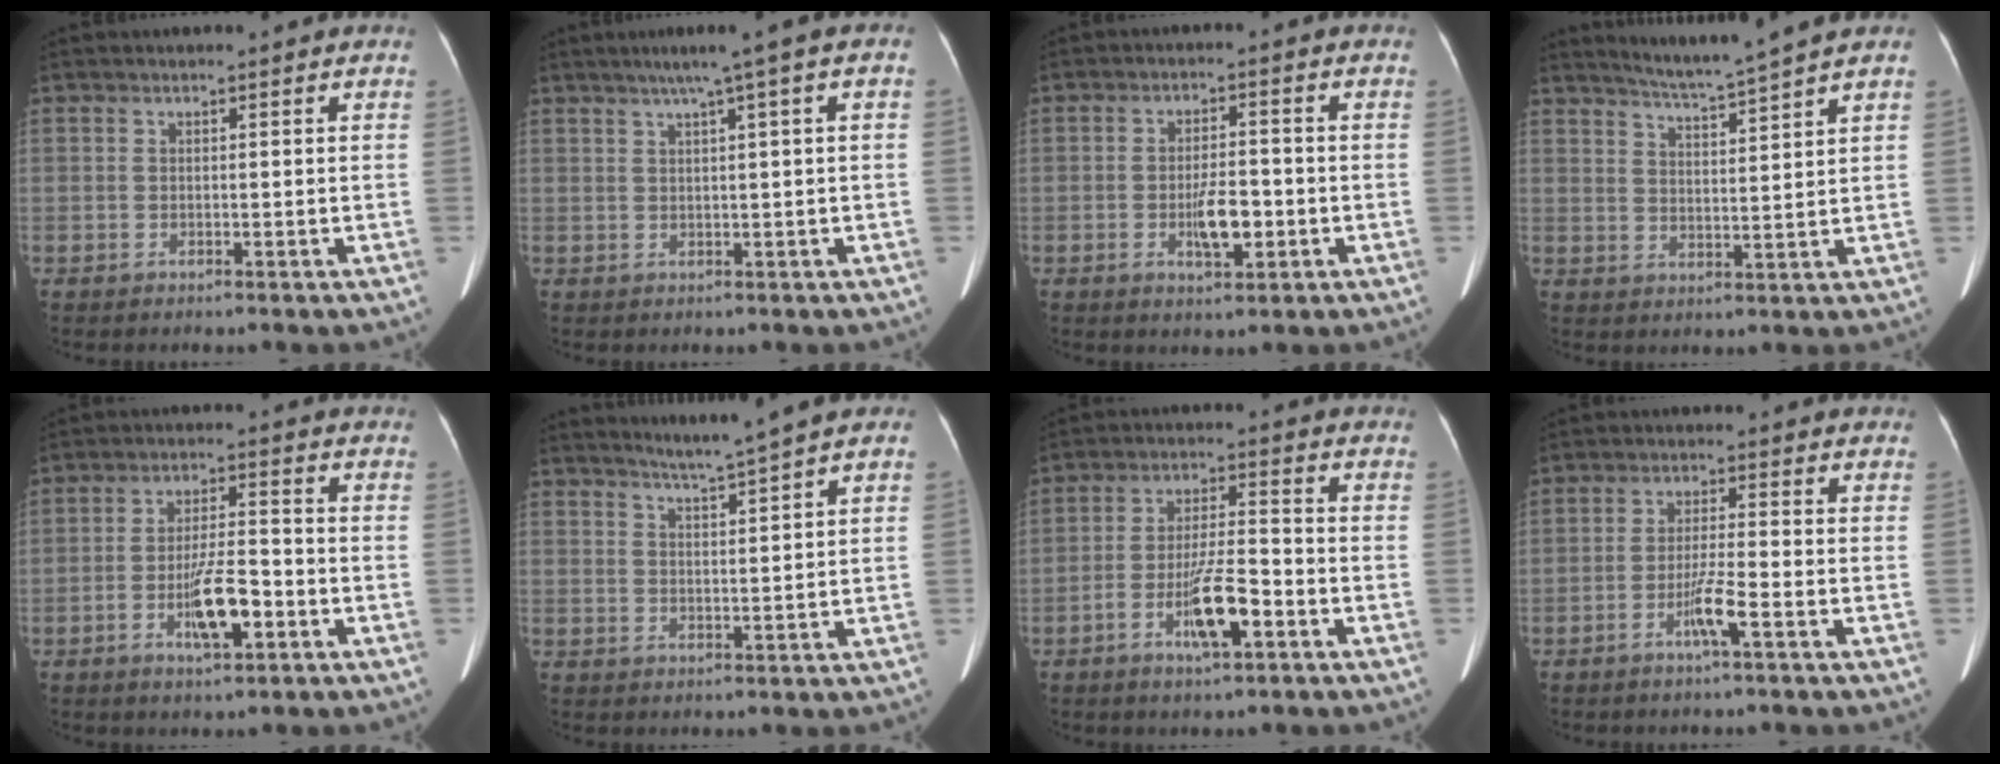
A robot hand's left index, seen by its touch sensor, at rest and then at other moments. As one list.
[{"total": 6.0, "force": [2.8, -0.4, 5.4], "torque": [-0.080, 0.028, 0.042]}, {"total": 5.2, "force": [-1.7, 1.8, 4.5], "torque": [-0.083, -0.005, -0.025]}, {"total": 6.6, "force": [6.0, -1.8, 2.3], "torque": [-0.047, -0.008, 0.107]}, {"total": 7.5, "force": [-3.1, 1.8, 6.6], "torque": [-0.130, -0.003, -0.053]}, {"total": 4.5, "force": [3.8, -1.5, 1.9], "torque": [-0.036, -0.008, 0.070]}, {"total": 8.5, "force": [-4.0, 1.6, 7.3], "torque": [-0.144, -0.004, -0.069]}, {"total": 4.5, "force": [-2.4, -0.3, 3.8], "torque": [-0.079, -0.011, -0.048]}]